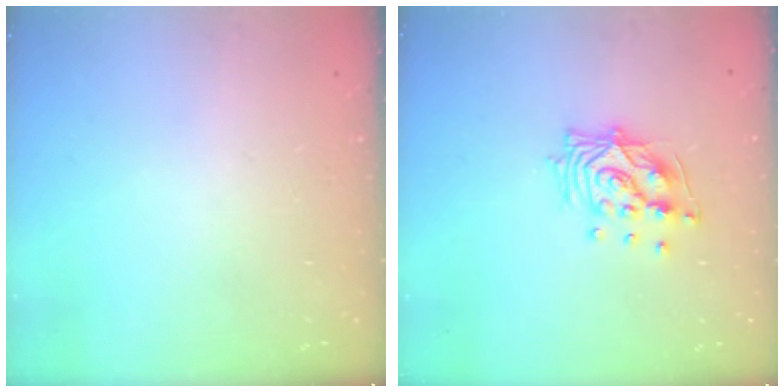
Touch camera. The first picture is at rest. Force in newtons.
{"total": 12.6, "press": 12.5, "slide": 1.3}